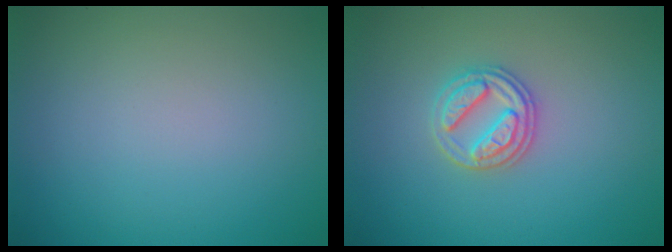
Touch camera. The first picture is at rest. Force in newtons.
{"total": 2.8, "press": 2.7, "slide": 0.8}